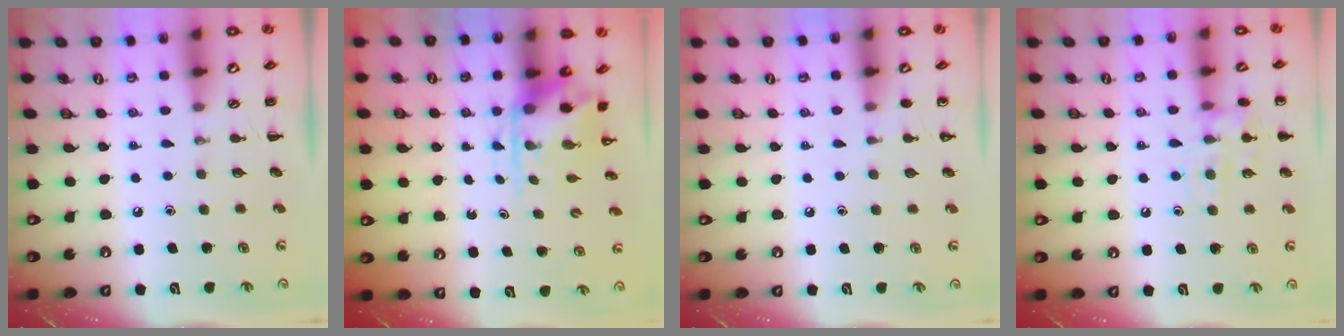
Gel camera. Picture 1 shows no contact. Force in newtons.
{"total": 3.8, "press": 3.7, "slide": 0.9}
{"total": 4.2, "press": 4.0, "slide": 1.2}
{"total": 10.5, "press": 10.5, "slide": 0.8}